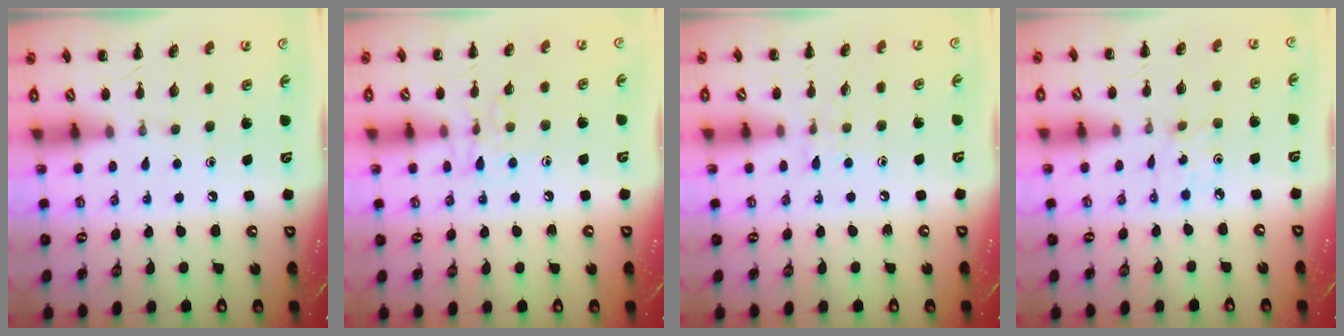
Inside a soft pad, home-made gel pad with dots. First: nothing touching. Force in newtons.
{"total": 7.0, "press": 6.9, "slide": 1.1}
{"total": 4.7, "press": 4.5, "slide": 1.3}
{"total": 1.7, "press": 1.6, "slide": 0.6}